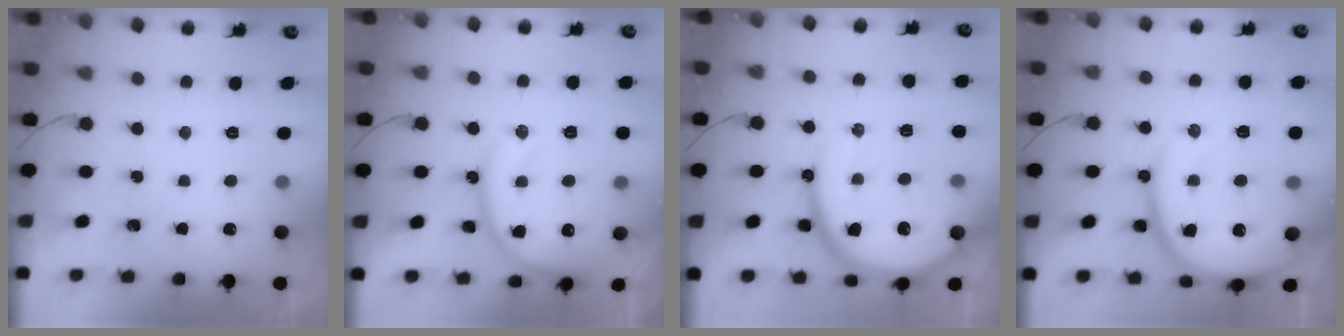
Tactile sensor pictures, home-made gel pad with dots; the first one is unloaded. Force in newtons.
{"total": 17.2, "press": 17.1, "slide": 1.8}
{"total": 21.5, "press": 21.4, "slide": 2.4}
{"total": 18.1, "press": 18.0, "slide": 2.3}